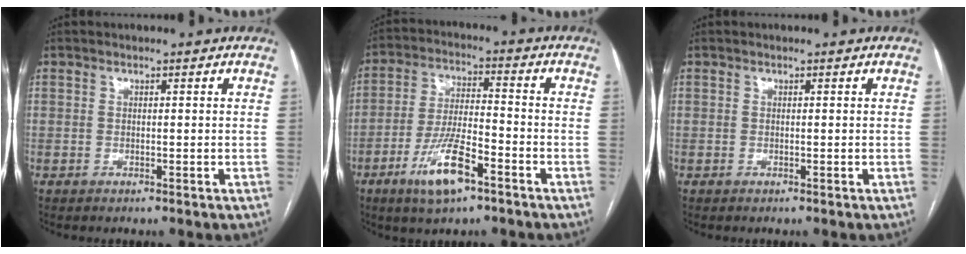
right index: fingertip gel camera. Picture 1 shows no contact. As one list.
[{"total": 10.1, "force": [-5.6, 2.2, 8.1], "torque": [-0.163, -0.008, -0.102]}, {"total": 0.0}]